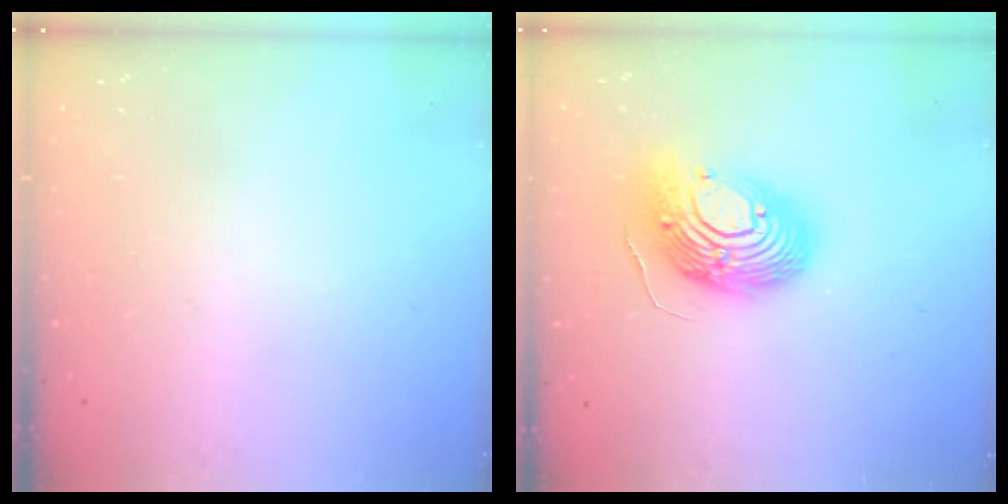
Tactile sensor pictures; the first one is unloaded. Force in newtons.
{"total": 16.9, "press": 16.8, "slide": 1.6}